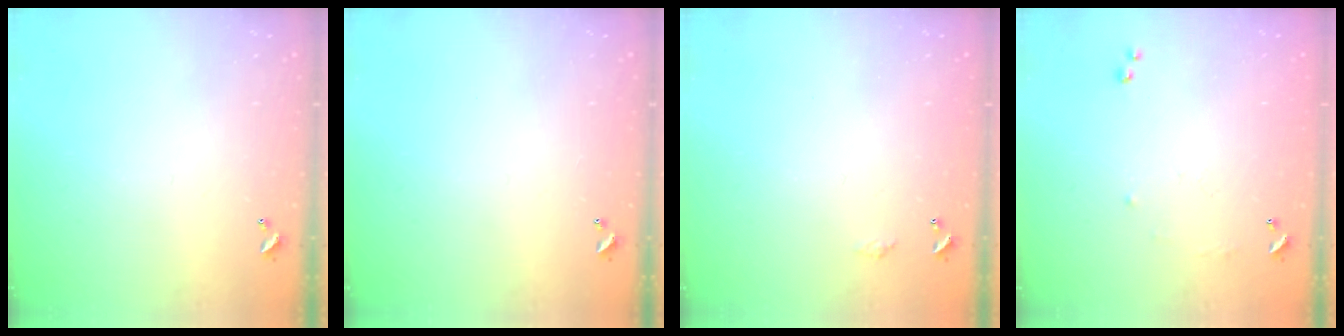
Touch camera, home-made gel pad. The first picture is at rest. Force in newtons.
{"total": 0.0}
{"total": 2.8, "press": 2.8, "slide": 0.4}
{"total": 6.1, "press": 6.1, "slide": 0.8}